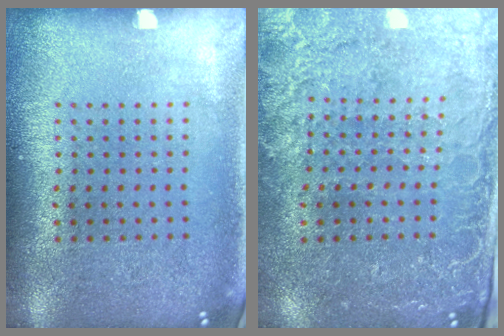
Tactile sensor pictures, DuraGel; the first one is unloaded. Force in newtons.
{"total": 3.1, "press": 2.9, "slide": 1.1}